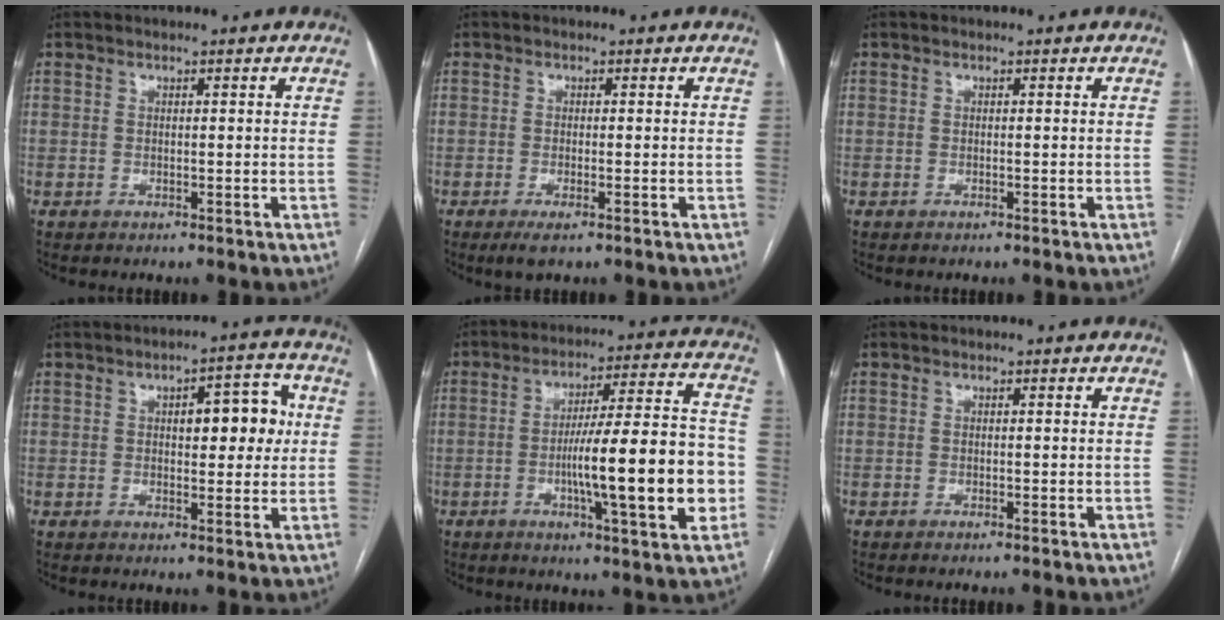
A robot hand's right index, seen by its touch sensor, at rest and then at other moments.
{"total": 2.1, "force": [-1.2, 0.2, 1.7], "torque": [-0.028, -0.005, -0.018]}
{"total": 0.0}
{"total": 7.6, "force": [1.4, 3.0, 6.8], "torque": [-0.083, 0.024, 0.019]}
{"total": 17.5, "force": [-3.5, 1.8, 17.1], "torque": [-0.253, 0.015, -0.050]}
{"total": 0.0}